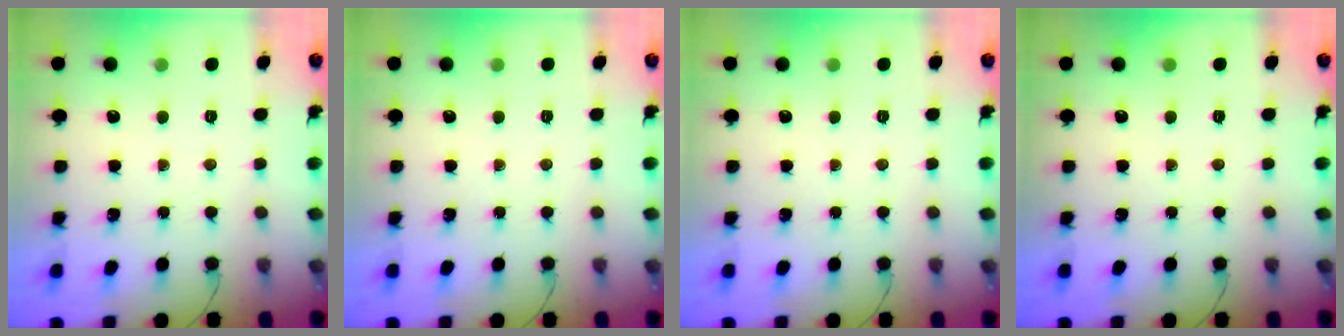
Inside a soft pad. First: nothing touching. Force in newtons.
{"total": 0.0}
{"total": 0.0}
{"total": 0.0}